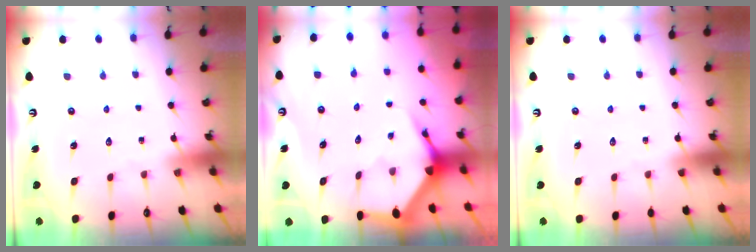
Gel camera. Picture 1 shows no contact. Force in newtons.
{"total": 3.8, "press": 3.8, "slide": 0.4}
{"total": 0.0}